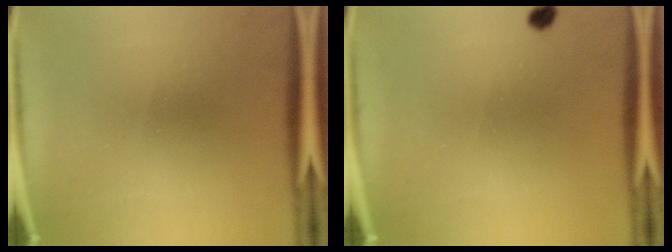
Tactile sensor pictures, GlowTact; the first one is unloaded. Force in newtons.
{"total": 1.2}